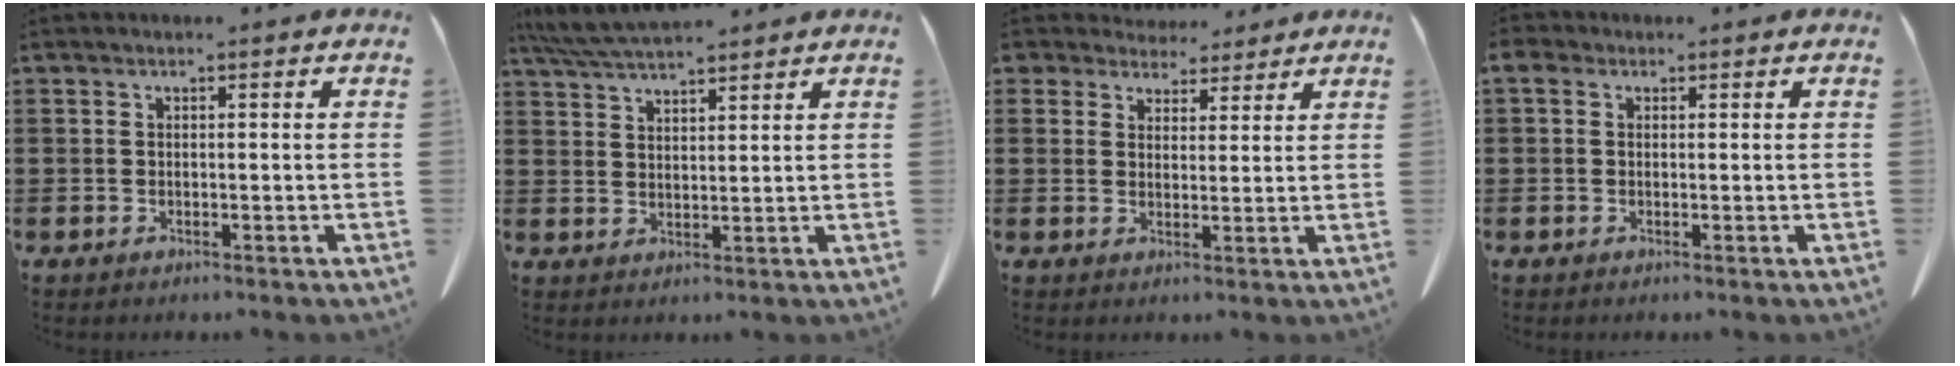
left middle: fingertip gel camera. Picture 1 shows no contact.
{"total": 5.4, "force": [4.8, 0.8, 2.2], "torque": [-0.057, -0.014, 0.091]}
{"total": 4.2, "force": [3.7, 1.9, 0.5], "torque": [-0.025, -0.003, 0.070]}
{"total": 1.3, "force": [0.0, 1.0, 0.8], "torque": [-0.018, 0.006, 0.000]}